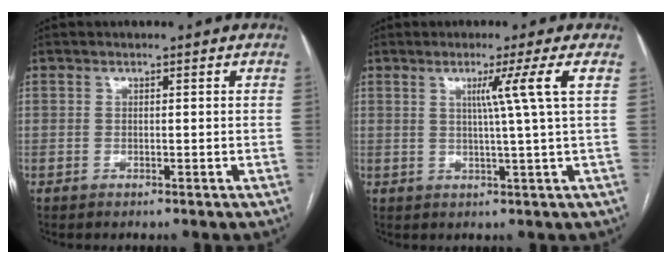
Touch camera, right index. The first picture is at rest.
{"total": 5.6, "force": [1.7, -2.3, 4.9], "torque": [-0.085, -0.007, 0.034]}